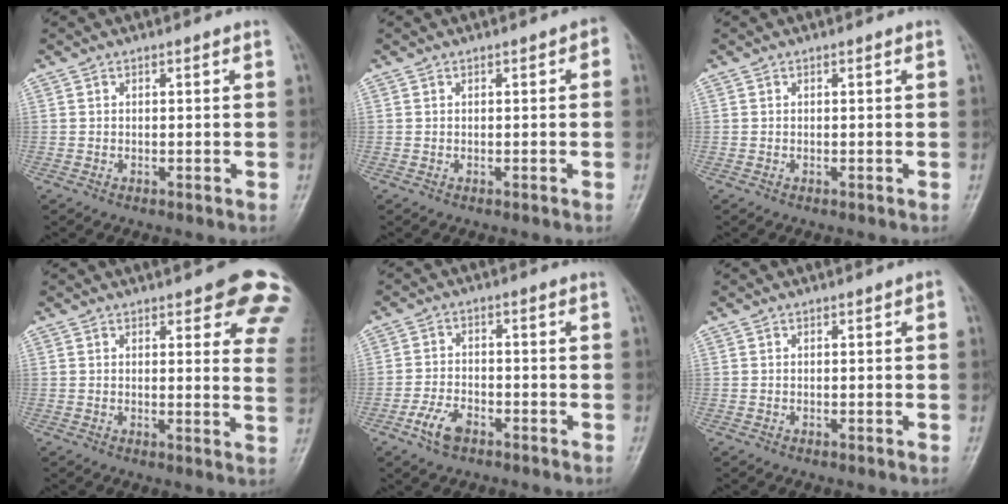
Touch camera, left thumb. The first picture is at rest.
{"total": 1.7, "force": [0.2, 0.8, 1.4], "torque": [-0.004, 0.004, -0.007]}
{"total": 0.0}
{"total": 12.9, "force": [7.9, 4.2, 9.4], "torque": [-0.072, -0.034, 0.073]}
{"total": 5.1, "force": [-3.0, 2.7, 3.1], "torque": [-0.062, 0.016, -0.058]}
{"total": 0.6, "force": [0.1, 0.3, 0.6], "torque": [-0.001, 0.003, -0.002]}